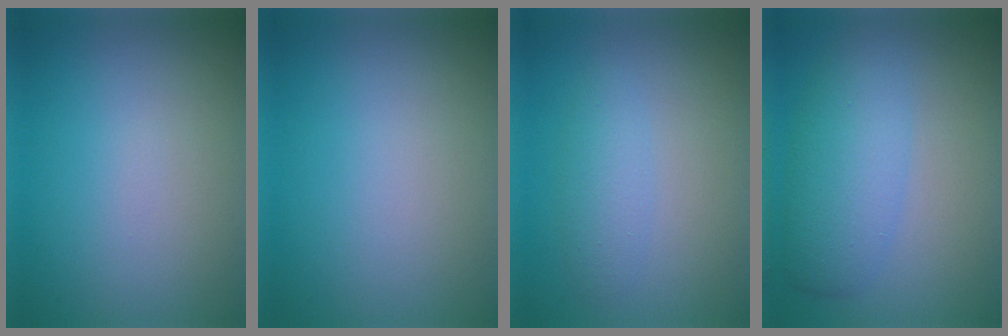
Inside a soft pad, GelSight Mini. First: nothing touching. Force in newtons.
{"total": 0.0}
{"total": 1.9, "press": 1.9, "slide": 0.0}
{"total": 4.9, "press": 4.9, "slide": 0.1}